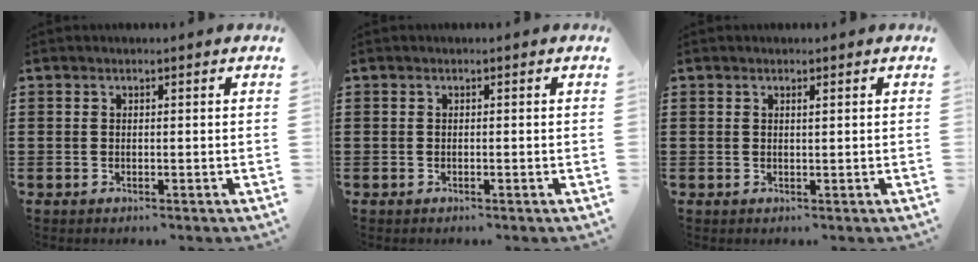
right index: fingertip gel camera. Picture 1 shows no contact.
{"total": 0.0}
{"total": 0.5, "force": [0.3, 0.0, 0.4], "torque": [-0.008, 0.000, 0.005]}